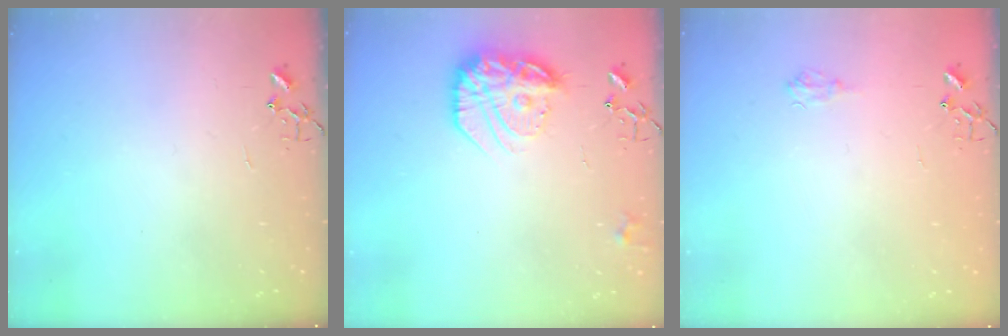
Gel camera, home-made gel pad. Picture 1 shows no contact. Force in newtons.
{"total": 17.3, "press": 17.3, "slide": 1.3}
{"total": 6.1, "press": 6.1, "slide": 0.8}